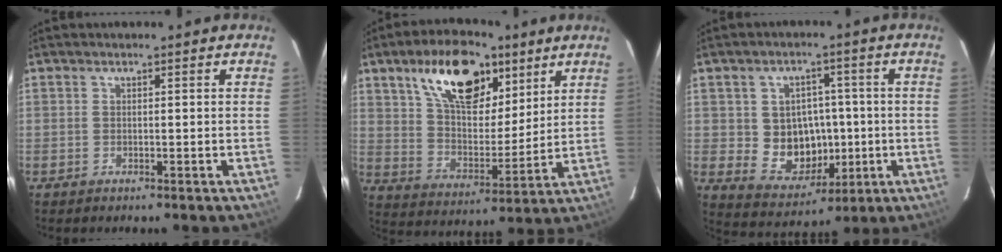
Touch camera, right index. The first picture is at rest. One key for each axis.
{"total": 18.4, "fx": 10.2, "fy": 9.1, "fz": 12.3, "tx": -0.211, "ty": 0.025, "tz": 0.182}
{"total": 10.2, "fx": -0.6, "fy": 9.0, "fz": 4.7, "tx": -0.097, "ty": 0.006, "tz": 0.014}